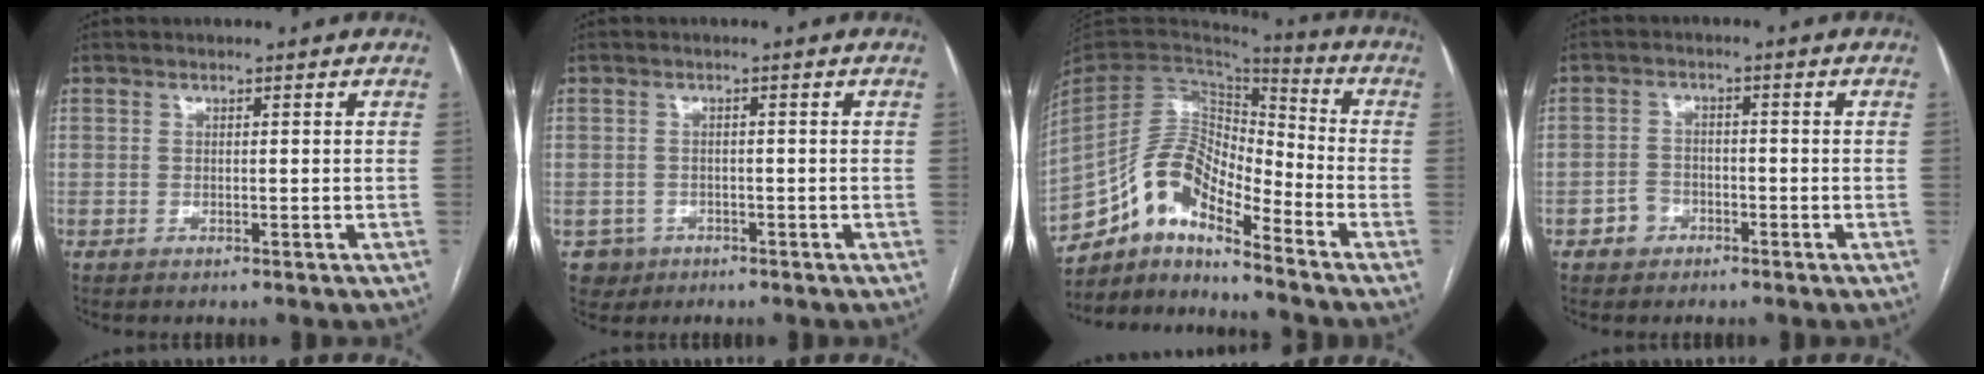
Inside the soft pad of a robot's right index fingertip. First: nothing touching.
{"total": 3.2, "force": [-1.3, 2.9, -0.2], "torque": [0.008, 0.011, -0.020]}
{"total": 13.1, "force": [-9.6, 3.8, 8.1], "torque": [-0.155, 0.034, -0.176]}
{"total": 2.9, "force": [-1.6, 2.4, 0.6], "torque": [-0.008, 0.011, -0.029]}